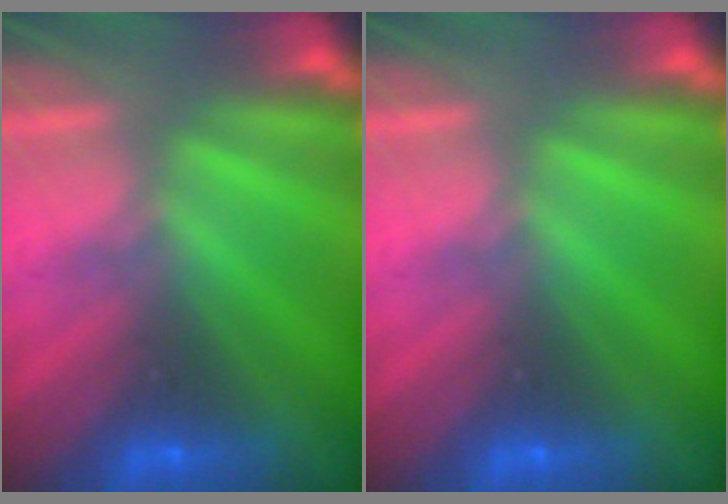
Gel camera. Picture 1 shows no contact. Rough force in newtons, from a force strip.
{"total": 0.0}